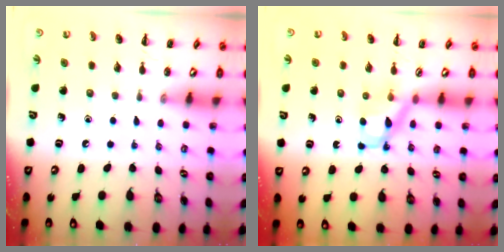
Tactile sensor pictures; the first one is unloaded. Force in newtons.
{"total": 4.1, "press": 3.9, "slide": 1.2}